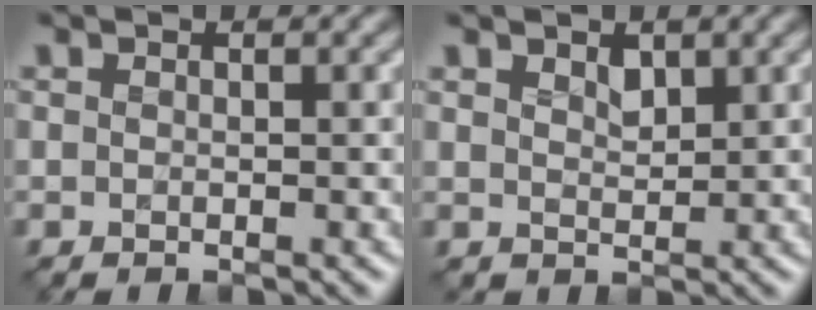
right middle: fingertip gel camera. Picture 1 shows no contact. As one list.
[{"total": 1.3, "force": [0.9, 0.7, 0.6], "torque": [-0.011, -0.002, 0.021]}]